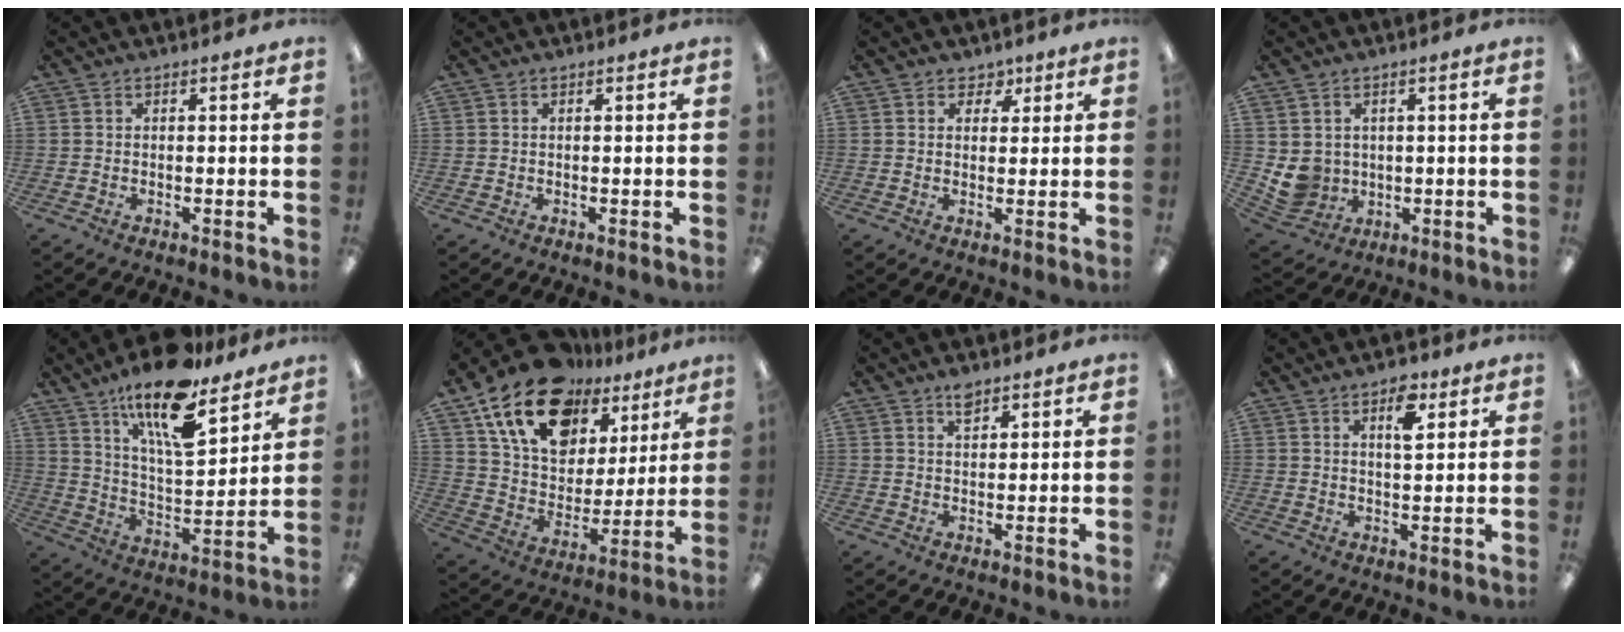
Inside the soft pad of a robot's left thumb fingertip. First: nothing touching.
{"total": 0.0}
{"total": 3.5, "force": [1.8, 2.9, 0.7], "torque": [0.003, -0.004, 0.029]}
{"total": 6.4, "force": [1.4, 6.1, 1.6], "torque": [-0.059, -0.007, 0.033]}
{"total": 18.3, "force": [13.3, 5.6, 11.3], "torque": [-0.193, -0.079, 0.223]}
{"total": 20.1, "force": [13.2, 11.8, 9.5], "torque": [-0.177, -0.070, 0.243]}
{"total": 3.1, "force": [2.3, 1.3, 1.6], "torque": [-0.020, -0.006, 0.039]}
{"total": 5.9, "force": [3.3, 2.5, 4.2], "torque": [-0.053, -0.009, 0.049]}